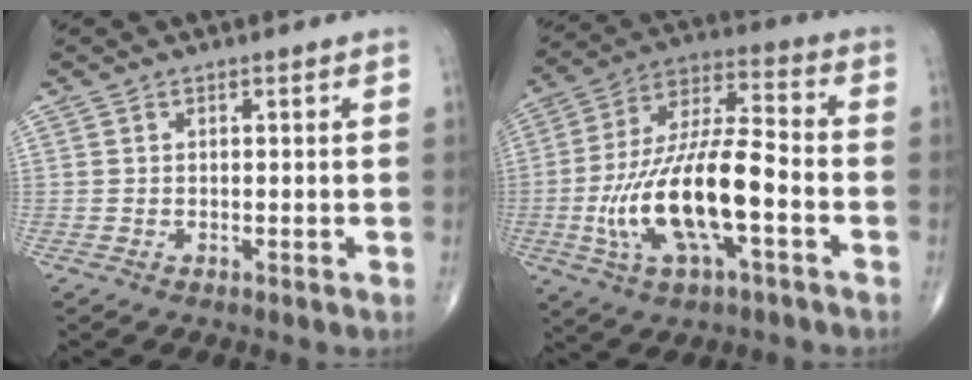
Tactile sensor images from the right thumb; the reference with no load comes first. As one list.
[{"total": 19.7, "force": [-5.1, 7.2, 17.5], "torque": [-0.343, 0.039, -0.089]}]